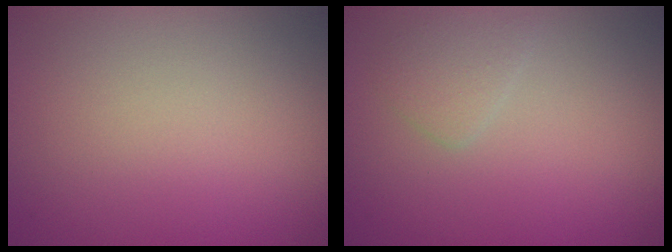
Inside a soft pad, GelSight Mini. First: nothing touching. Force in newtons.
{"total": 1.5, "press": 1.5, "slide": 0.1}